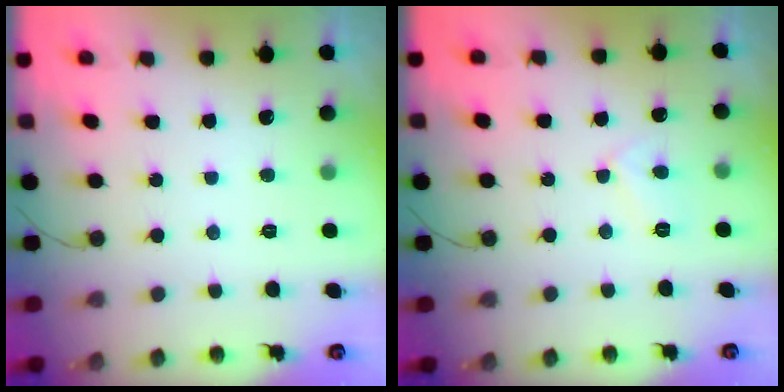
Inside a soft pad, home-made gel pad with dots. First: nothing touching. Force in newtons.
{"total": 5.2, "press": 5.2, "slide": 0.4}